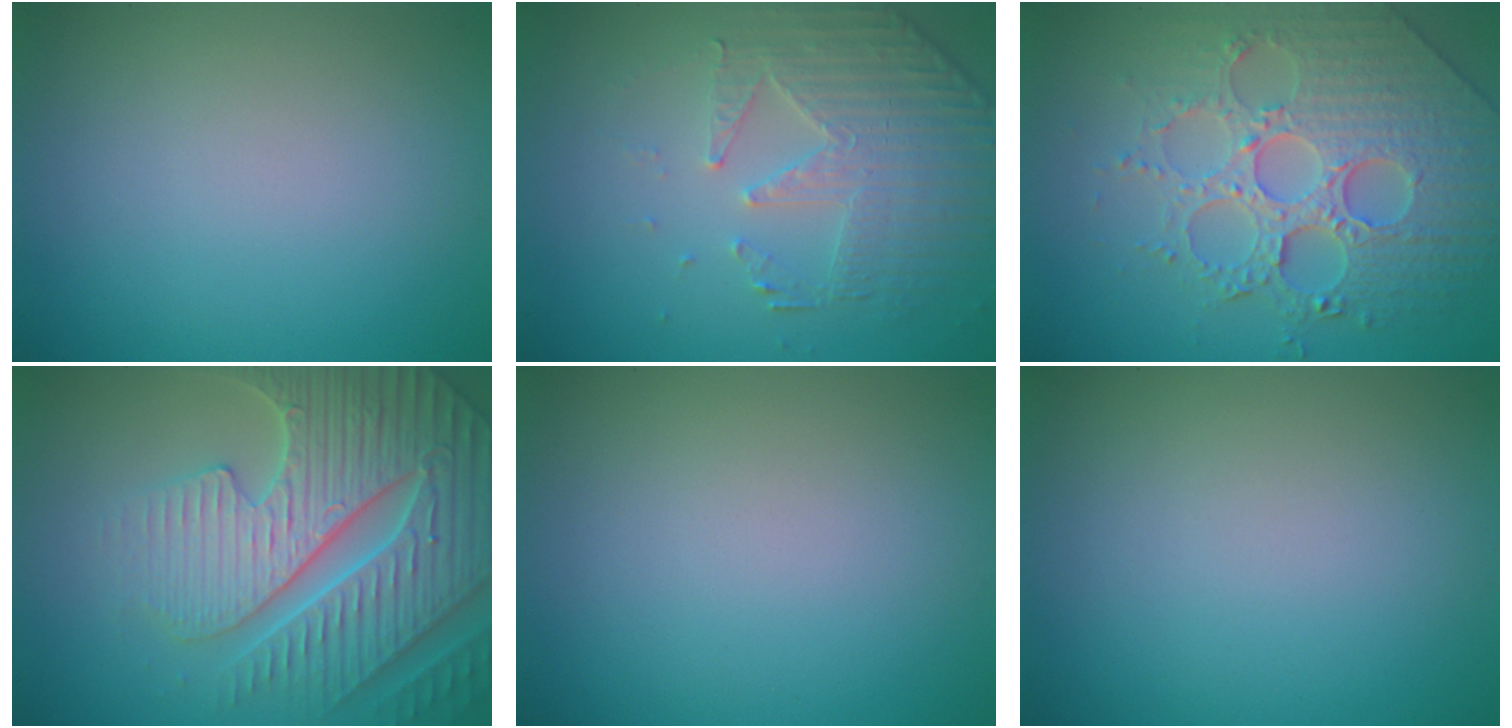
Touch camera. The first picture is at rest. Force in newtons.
{"total": 4.9, "press": 3.7, "slide": 3.3}
{"total": 7.1, "press": 5.9, "slide": 4.0}
{"total": 7.4, "press": 7.2, "slide": 1.7}
{"total": 0.0}
{"total": 0.0}